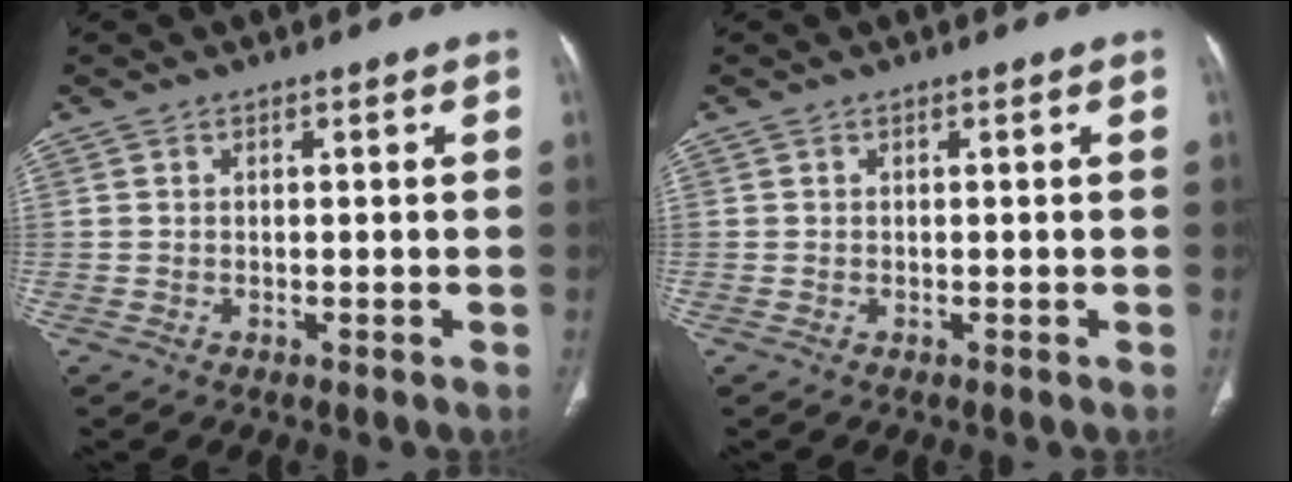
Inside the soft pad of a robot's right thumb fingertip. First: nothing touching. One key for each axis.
{"total": 0.0}